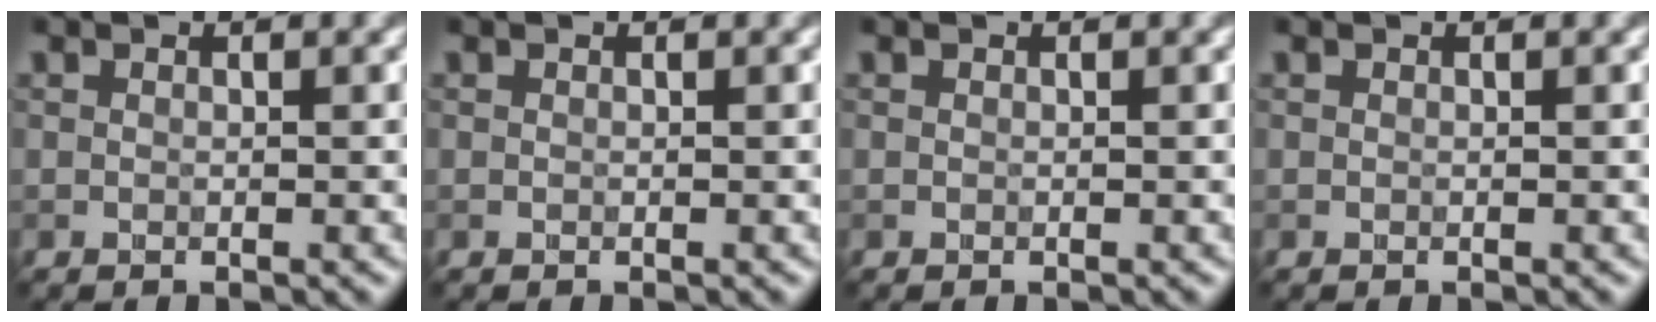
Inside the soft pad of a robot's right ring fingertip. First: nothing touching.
{"total": 0.0}
{"total": 0.0}
{"total": 0.0}